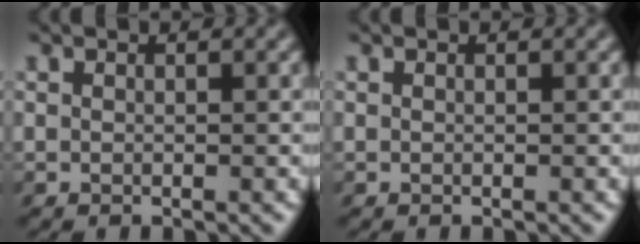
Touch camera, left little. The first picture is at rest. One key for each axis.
{"total": 0.0}